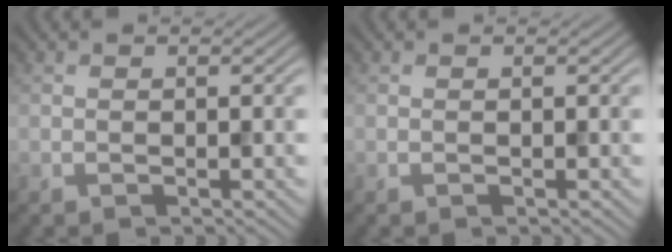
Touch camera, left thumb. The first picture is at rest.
{"total": 0.0}